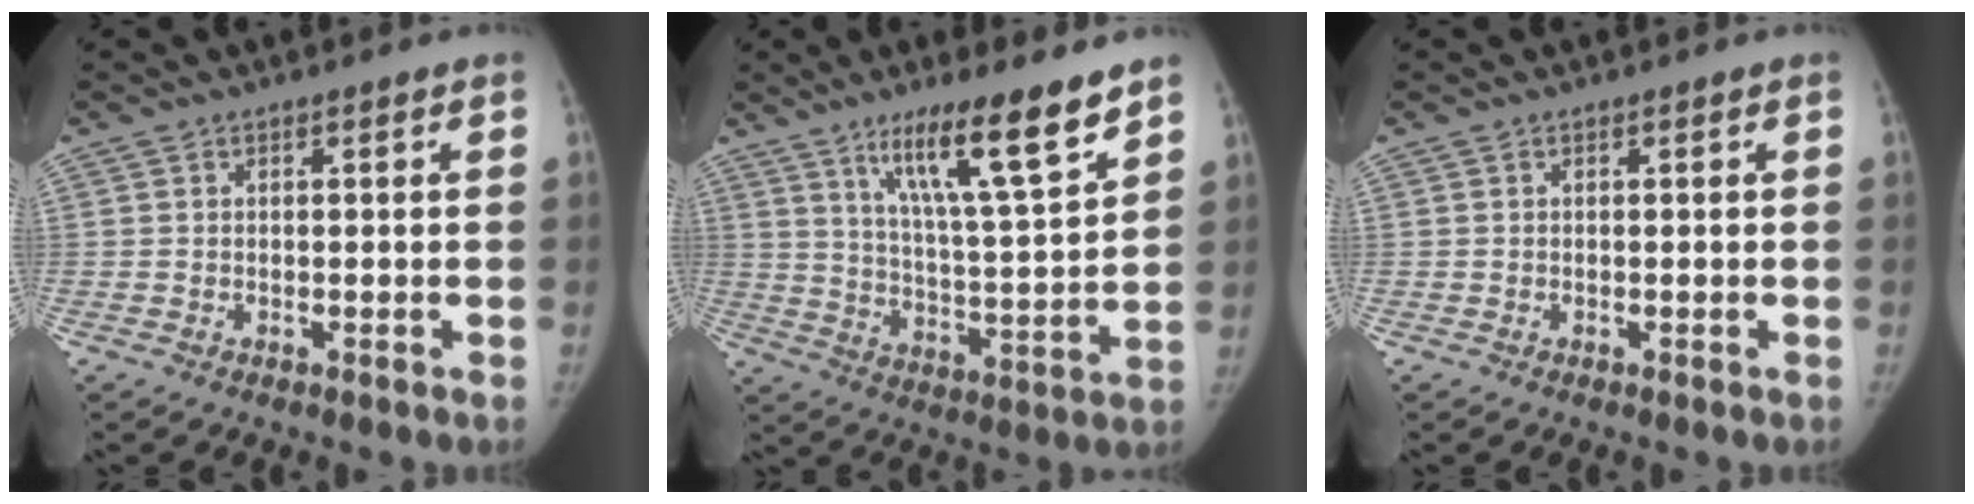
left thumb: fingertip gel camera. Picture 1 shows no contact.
{"total": 15.5, "force": [10.2, 1.9, 11.5], "torque": [-0.179, -0.061, 0.177]}
{"total": 0.0}